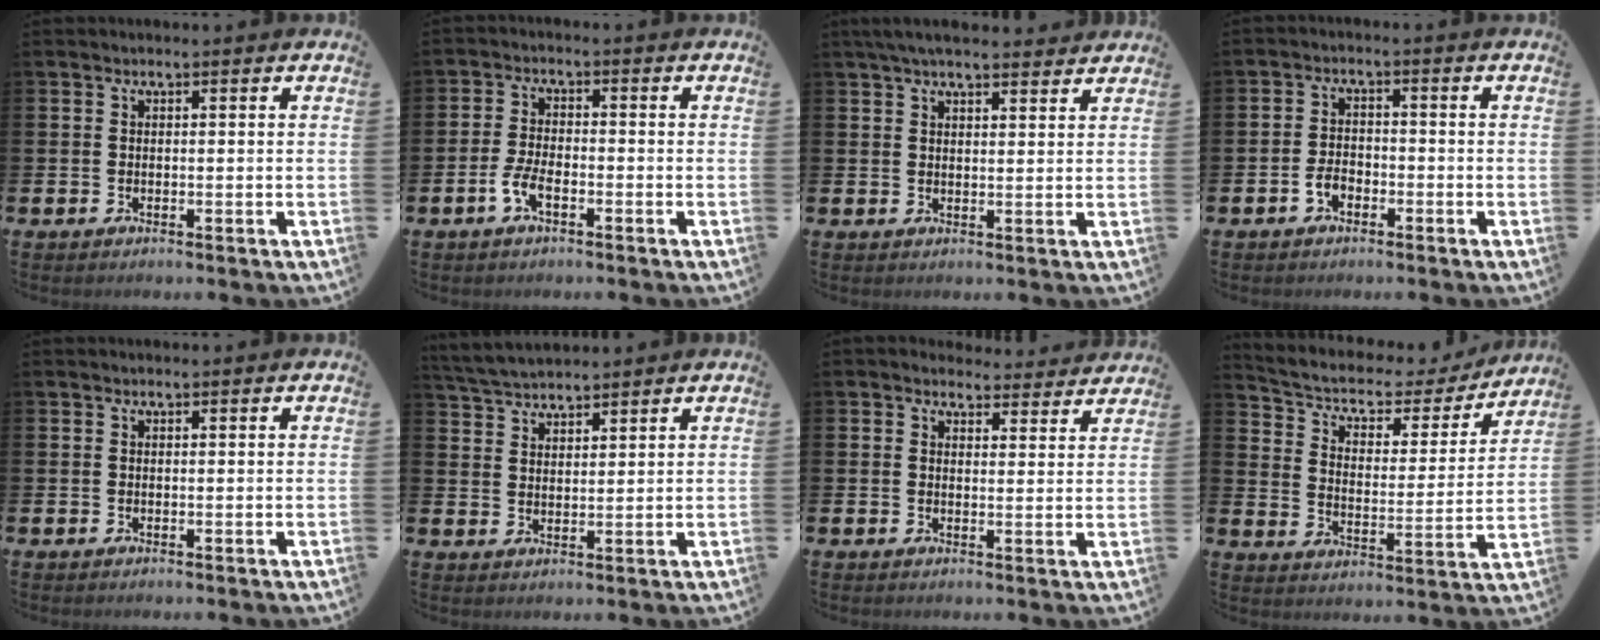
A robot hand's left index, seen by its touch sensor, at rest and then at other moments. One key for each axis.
{"total": 3.5, "fx": -1.7, "fy": 1.4, "fz": 2.8, "tx": -0.060, "ty": 0.005, "tz": -0.031}
{"total": 3.8, "fx": 3.5, "fy": 0.7, "fz": 1.4, "tx": -0.035, "ty": -0.008, "tz": 0.065}
{"total": 2.4, "fx": -1.4, "fy": 1.4, "fz": 1.3, "tx": -0.033, "ty": 0.006, "tz": -0.027}
{"total": 0.0}
{"total": 4.1, "fx": 4.0, "fy": 0.5, "fz": 0.3, "tx": -0.024, "ty": -0.017, "tz": 0.075}
{"total": 3.1, "fx": 3.0, "fy": 1.0, "fz": -0.1, "tx": 0.003, "ty": -0.016, "tz": 0.052}
{"total": 5.1, "fx": 4.1, "fy": 2.5, "fz": 1.7, "tx": -0.066, "ty": -0.031, "tz": 0.061}